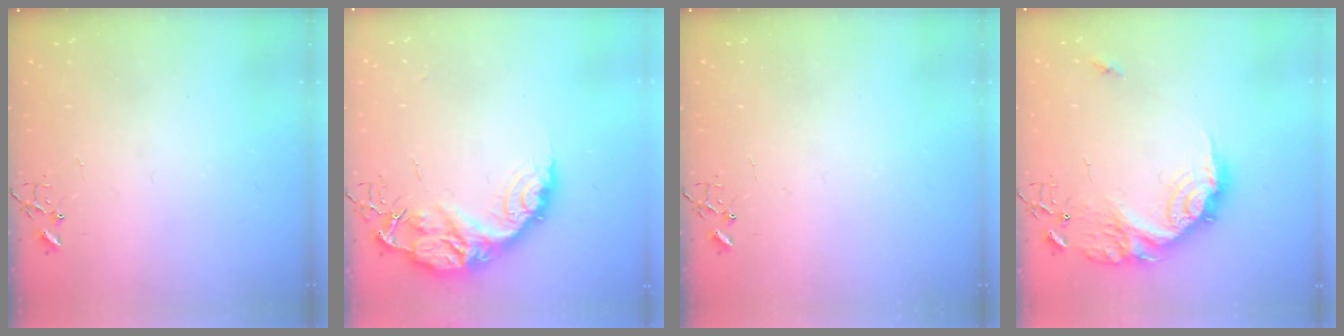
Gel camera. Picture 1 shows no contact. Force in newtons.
{"total": 16.1, "press": 16.0, "slide": 1.5}
{"total": 0.0}
{"total": 19.2, "press": 19.2, "slide": 1.0}